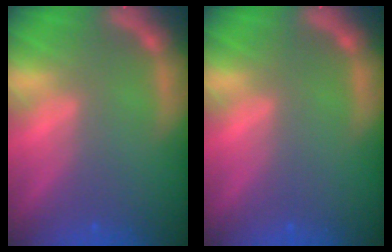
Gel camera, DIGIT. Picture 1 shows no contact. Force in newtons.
{"total": 0.0}